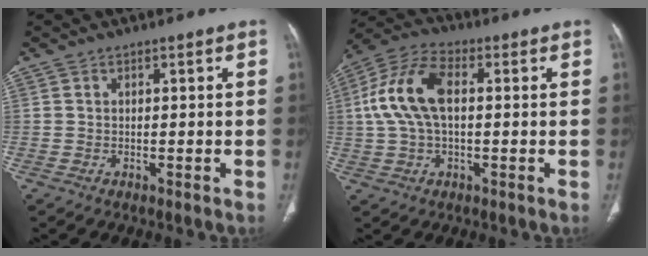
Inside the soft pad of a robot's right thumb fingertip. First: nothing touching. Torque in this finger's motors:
{"motor_torque": [0.08, 0.25, 0.35, -0.33, 0.16]}